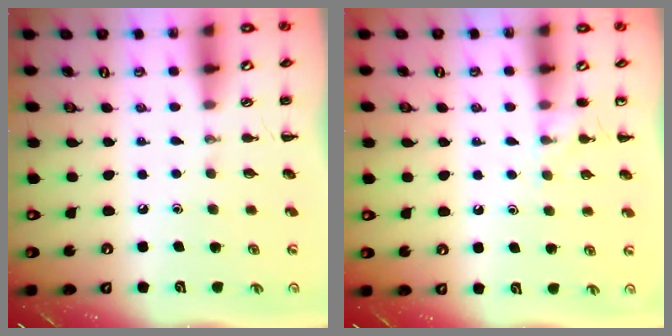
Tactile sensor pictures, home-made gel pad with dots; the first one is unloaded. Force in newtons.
{"total": 6.4, "press": 6.1, "slide": 1.9}